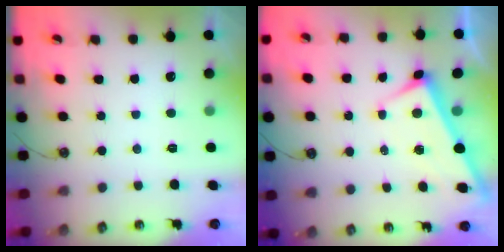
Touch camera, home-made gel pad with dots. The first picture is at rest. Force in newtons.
{"total": 3.0, "press": 3.0, "slide": 0.0}